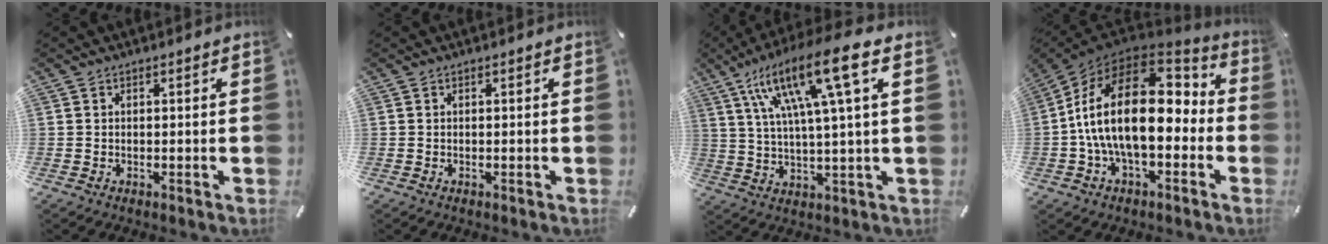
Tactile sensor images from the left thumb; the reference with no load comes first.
{"total": 0.0}
{"total": 18.1, "force": [7.7, 3.0, 16.1], "torque": [-0.318, -0.024, 0.111]}
{"total": 24.1, "force": [0.5, 13.5, 20.0], "torque": [-0.386, 0.003, 0.012]}